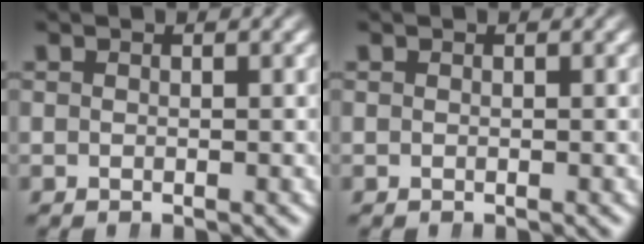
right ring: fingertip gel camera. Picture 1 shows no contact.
{"total": 0.0}